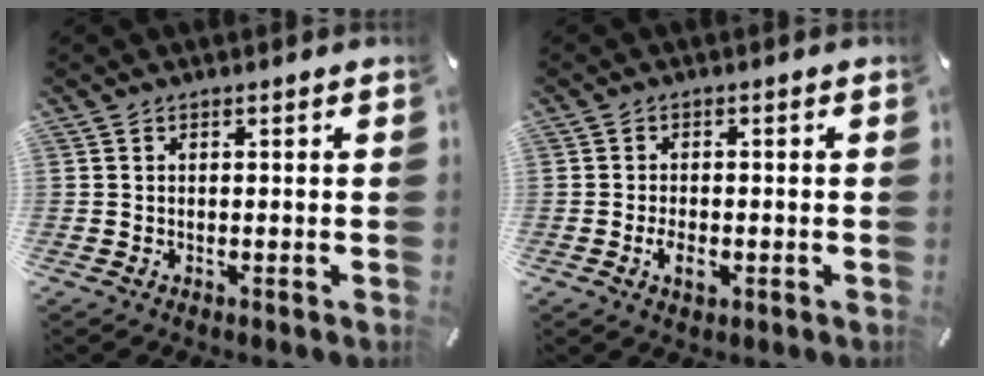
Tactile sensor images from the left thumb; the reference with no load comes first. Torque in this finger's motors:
{"motor_torque": [0.37, 0.80, 0.42, 0.16, 0.11]}